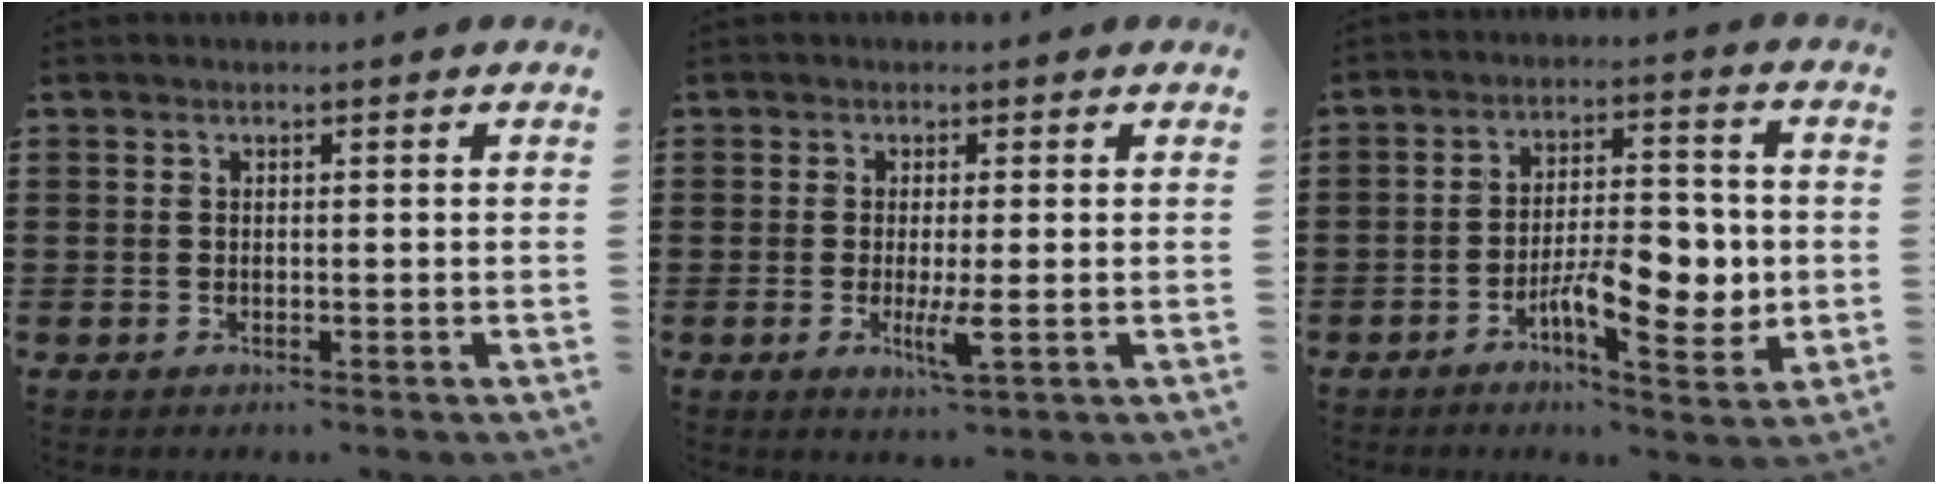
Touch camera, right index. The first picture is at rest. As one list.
[{"total": 4.1, "force": [-0.9, 0.3, 4.0], "torque": [-0.082, -0.017, -0.019]}, {"total": 9.8, "force": [-2.7, 4.2, 8.5], "torque": [-0.119, -0.003, -0.045]}]